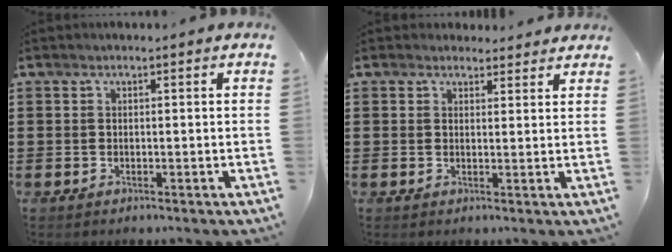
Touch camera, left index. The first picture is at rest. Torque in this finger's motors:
{"motor_torque": [1.25, -0.89, 0.09, 0.00]}